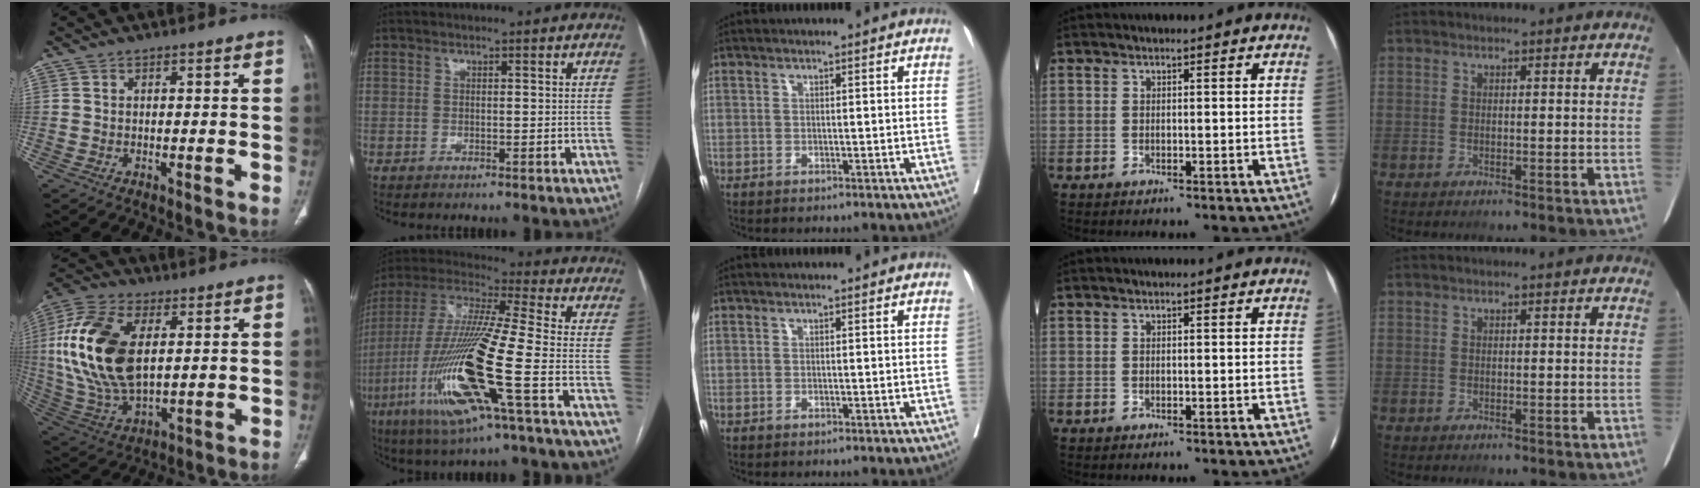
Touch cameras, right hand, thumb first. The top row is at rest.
{"thumb": {"total": 20.8, "force": [3.6, 11.4, 17.1], "torque": [-0.362, -0.009, 0.071]}, "index": {"total": 20.2, "force": [-6.9, 0.8, 18.9], "torque": [-0.418, -0.023, -0.137]}}